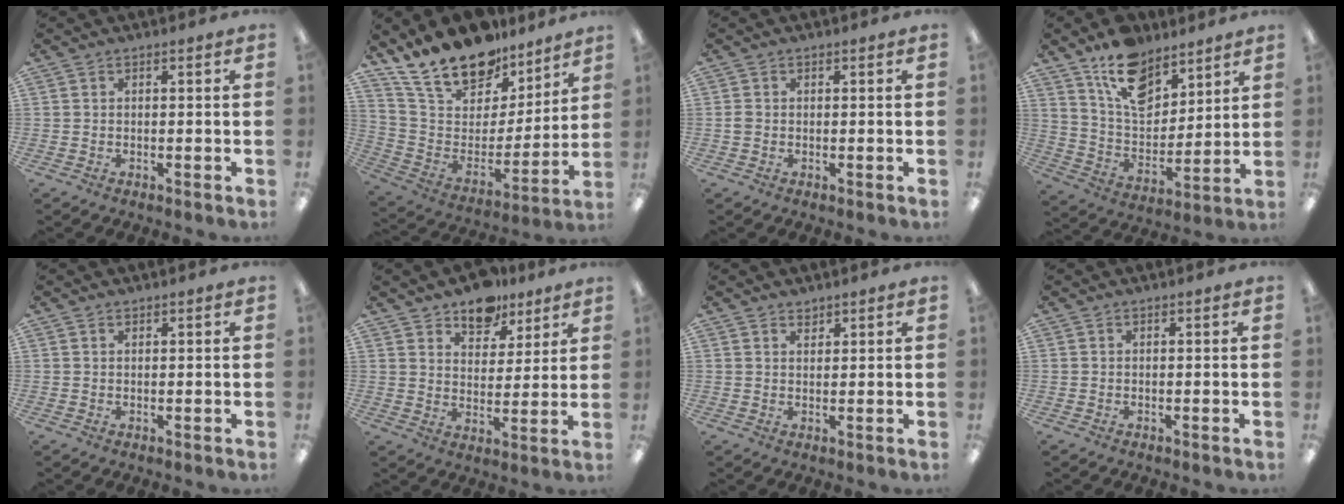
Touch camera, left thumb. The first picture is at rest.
{"total": 19.5, "force": [16.2, 8.9, 6.4], "torque": [-0.140, -0.115, 0.297]}
{"total": 1.1, "force": [-0.1, 0.9, 0.5], "torque": [-0.010, 0.004, -0.003]}
{"total": 14.9, "force": [10.2, 8.4, 6.8], "torque": [-0.118, -0.052, 0.192]}
{"total": 0.6, "force": [0.5, 0.2, 0.1], "torque": [-0.001, 0.002, 0.009]}
{"total": 9.8, "force": [7.8, 5.5, 2.1], "torque": [-0.028, -0.049, 0.144]}
{"total": 1.6, "force": [1.5, 0.7, 0.0], "torque": [0.007, -0.005, 0.027]}
{"total": 0.0}